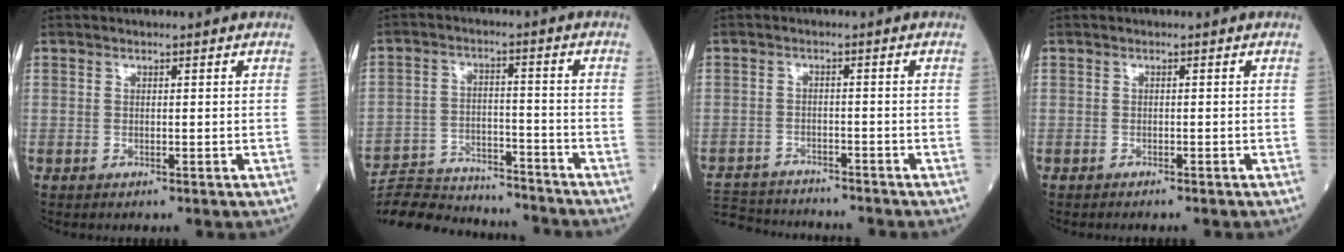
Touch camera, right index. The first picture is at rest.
{"total": 15.7, "force": [-15.2, 2.3, 3.5], "torque": [-0.060, 0.011, -0.231]}
{"total": 10.7, "force": [-10.3, 1.7, 2.3], "torque": [-0.049, 0.002, -0.161]}
{"total": 1.7, "force": [-1.5, 0.1, 0.7], "torque": [-0.011, -0.001, -0.018]}